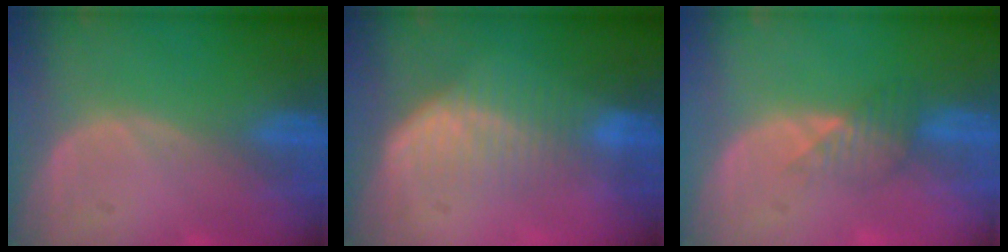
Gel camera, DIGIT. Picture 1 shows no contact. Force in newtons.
{"total": 6.5, "press": 5.9, "slide": 2.7}
{"total": 3.5, "press": 3.1, "slide": 1.6}